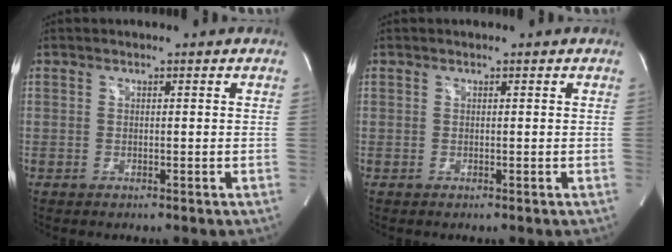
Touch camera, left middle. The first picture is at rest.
{"total": 0.0}